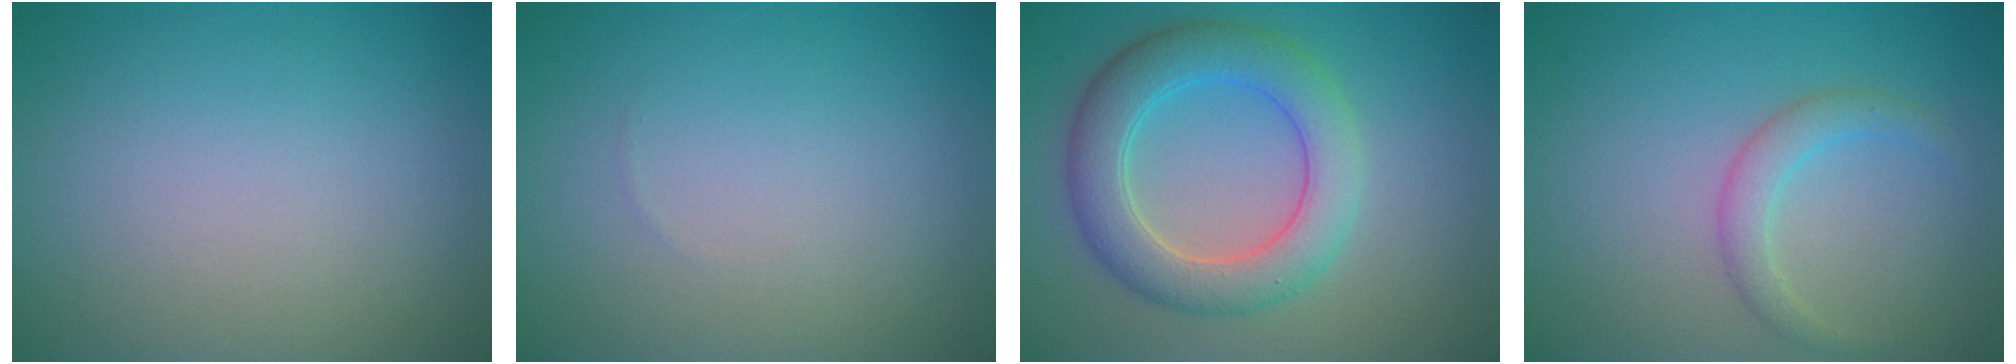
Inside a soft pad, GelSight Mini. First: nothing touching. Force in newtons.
{"total": 0.0}
{"total": 5.8, "press": 5.8, "slide": 0.1}
{"total": 2.0, "press": 2.0, "slide": 0.2}